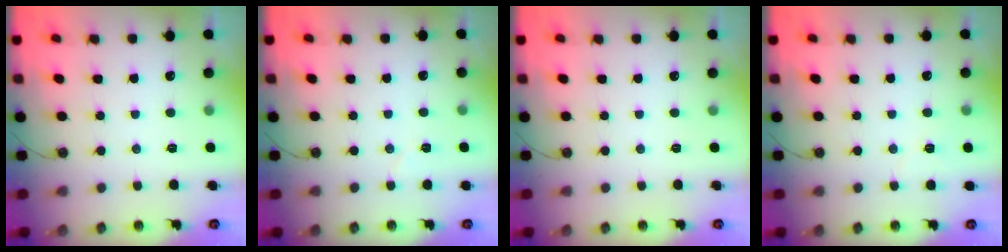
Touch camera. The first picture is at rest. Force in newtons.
{"total": 4.0, "press": 3.7, "slide": 1.3}
{"total": 0.0}
{"total": 2.6, "press": 2.3, "slide": 1.2}